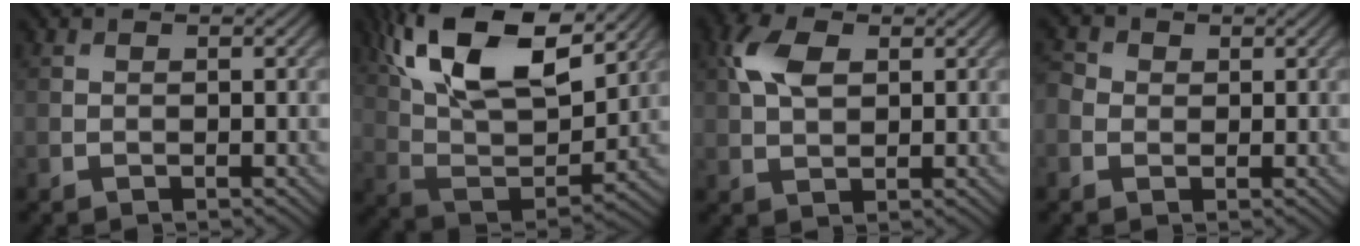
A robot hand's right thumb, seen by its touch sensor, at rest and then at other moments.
{"total": 18.6, "force": [10.2, 8.4, 13.1], "torque": [-0.281, 0.033, 0.166]}
{"total": 5.6, "force": [1.8, 3.4, 4.1], "torque": [-0.101, 0.009, 0.028]}
{"total": 2.5, "force": [0.1, 2.3, 1.0], "torque": [-0.027, 0.004, -0.003]}